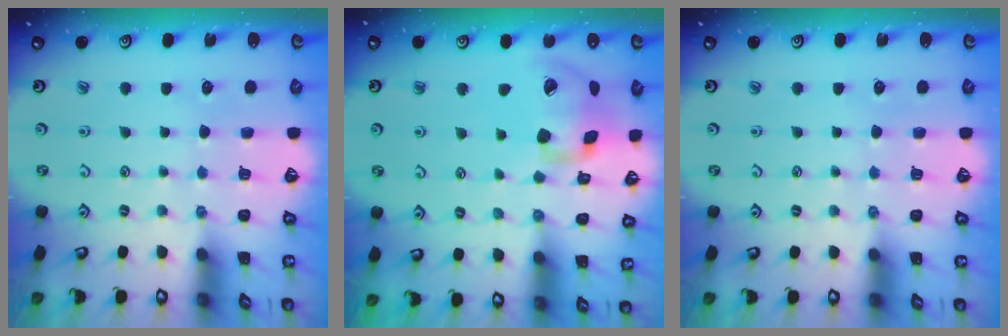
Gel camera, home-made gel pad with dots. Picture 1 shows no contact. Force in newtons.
{"total": 17.5, "press": 17.4, "slide": 2.5}
{"total": 0.0}